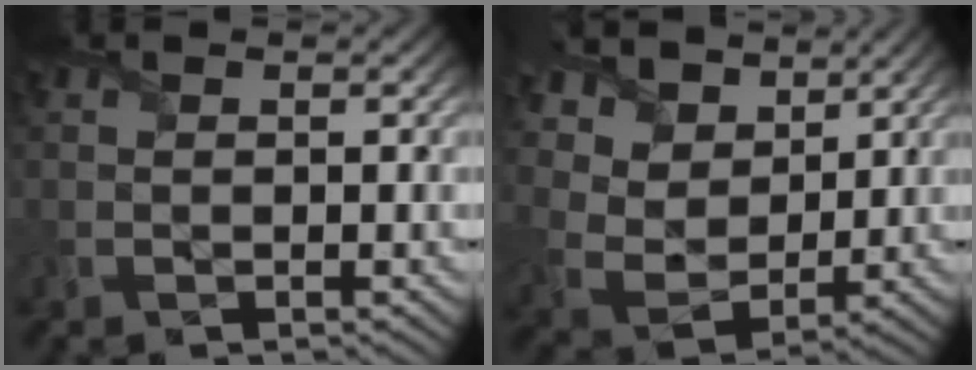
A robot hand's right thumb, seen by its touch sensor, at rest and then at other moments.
{"total": 9.4, "force": [6.1, 6.1, 3.8], "torque": [-0.120, 0.000, 0.113]}